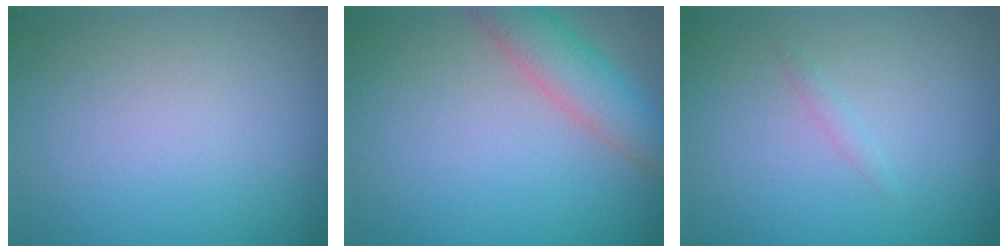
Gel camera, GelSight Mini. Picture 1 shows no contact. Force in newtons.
{"total": 4.2, "press": 4.2, "slide": 0.3}
{"total": 0.6, "press": 0.6, "slide": 0.0}